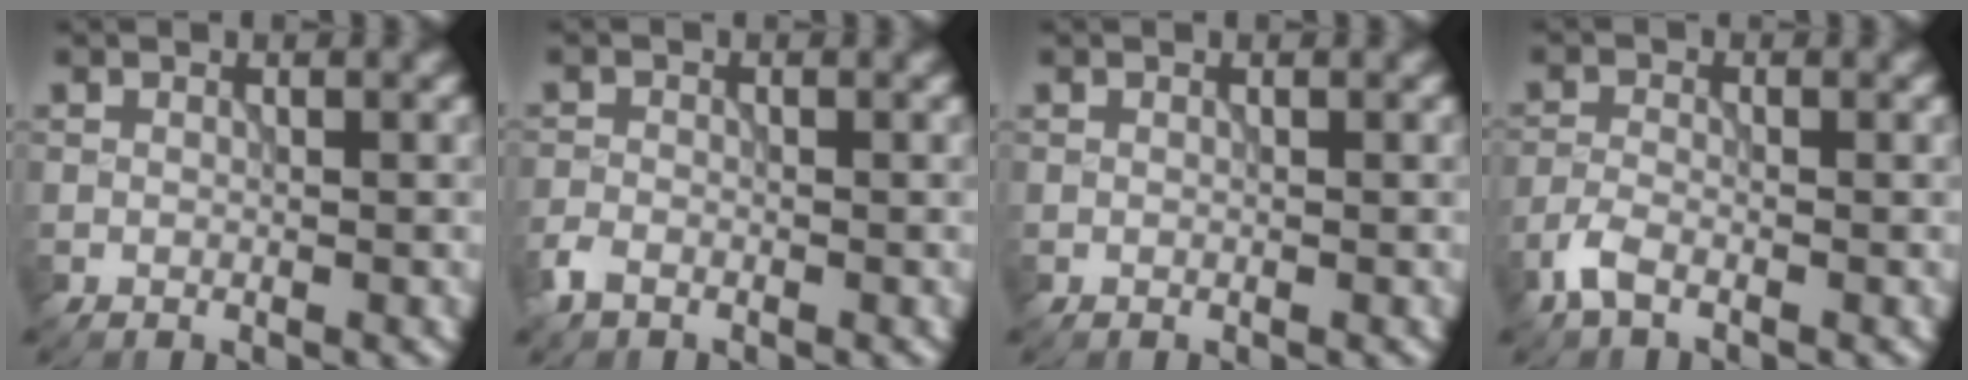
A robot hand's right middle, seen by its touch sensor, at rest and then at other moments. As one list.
[{"total": 1.7, "force": [-1.2, 0.8, 0.9], "torque": [-0.021, -0.003, -0.032]}, {"total": 0.0}, {"total": 2.1, "force": [-1.4, 0.7, 1.4], "torque": [-0.036, -0.001, -0.039]}]